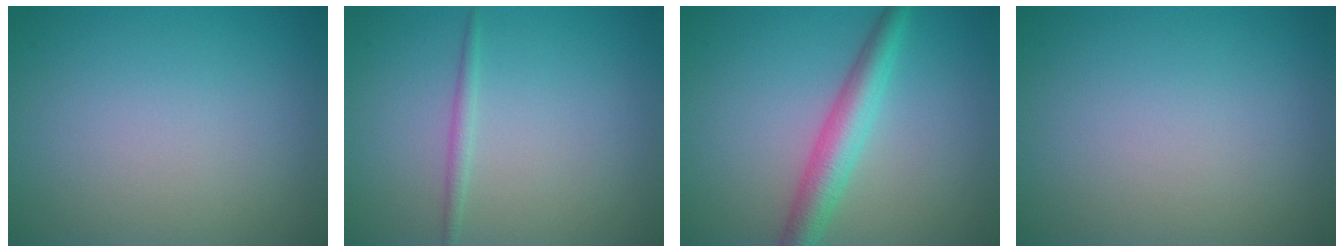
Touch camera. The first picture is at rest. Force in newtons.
{"total": 1.0, "press": 1.0, "slide": 0.0}
{"total": 4.0, "press": 4.0, "slide": 0.1}
{"total": 0.0}